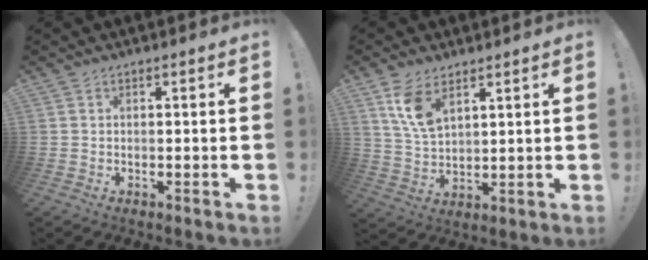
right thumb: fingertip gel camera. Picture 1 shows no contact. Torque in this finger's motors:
{"motor_torque": [0.06, 0.11, 0.96, 0.55, 0.26]}